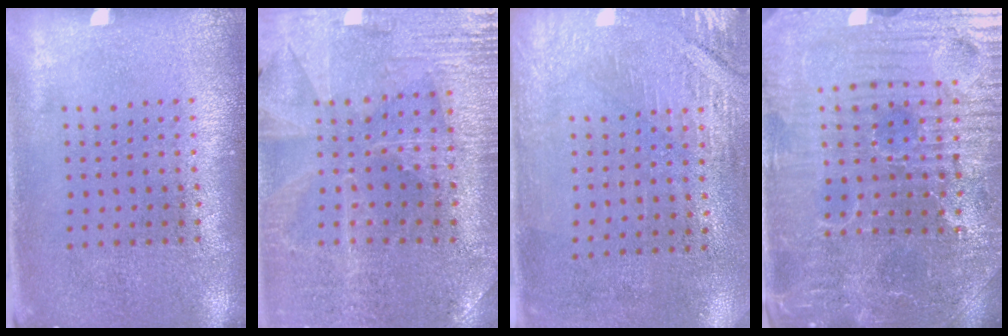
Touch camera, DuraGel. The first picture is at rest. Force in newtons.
{"total": 1.7, "press": 1.7, "slide": 0.3}
{"total": 2.8, "press": 2.4, "slide": 1.4}
{"total": 5.6, "press": 5.3, "slide": 1.6}